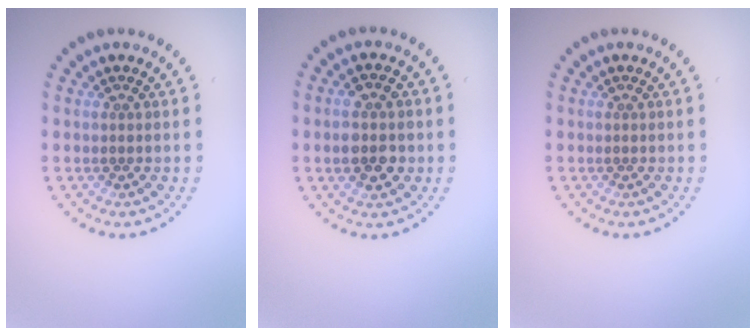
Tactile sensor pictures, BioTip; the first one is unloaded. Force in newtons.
{"total": 3.8, "press": 3.7, "slide": 0.2}
{"total": 0.0}